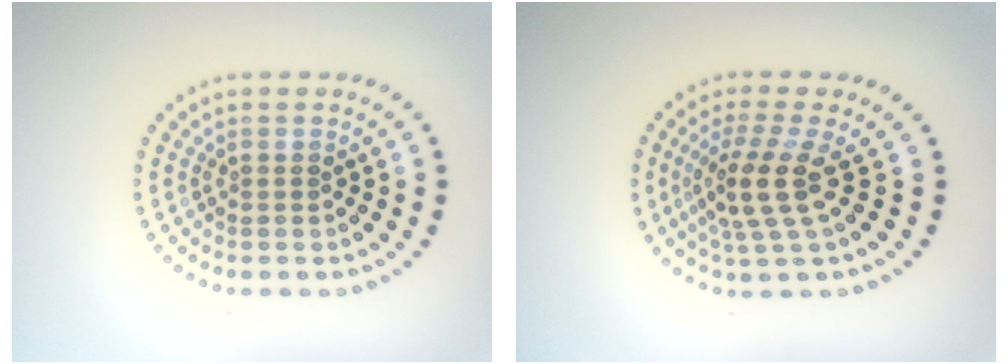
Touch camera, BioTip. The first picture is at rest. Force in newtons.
{"total": 4.0, "press": 3.0, "slide": 2.6}